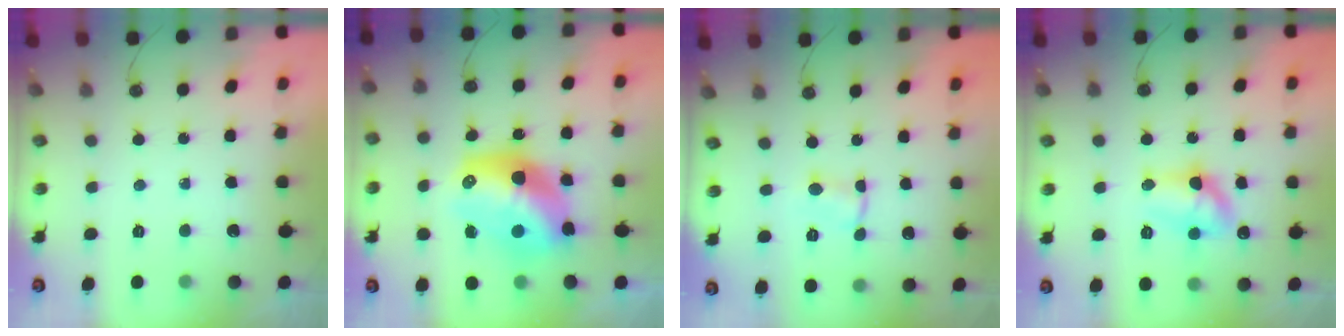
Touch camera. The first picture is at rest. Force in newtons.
{"total": 18.0, "press": 17.5, "slide": 4.3}
{"total": 1.0, "press": 1.0, "slide": 0.2}
{"total": 10.9, "press": 10.9, "slide": 0.9}